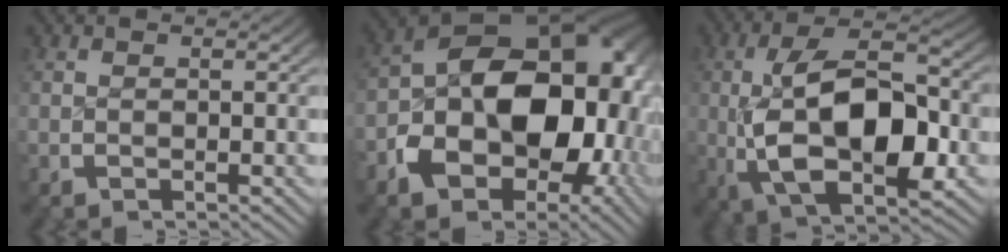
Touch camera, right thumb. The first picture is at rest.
{"total": 21.9, "force": [-1.8, 14.7, 16.1], "torque": [-0.256, -0.057, -0.011]}
{"total": 14.6, "force": [-1.2, 8.4, 11.9], "torque": [-0.232, -0.041, 0.001]}